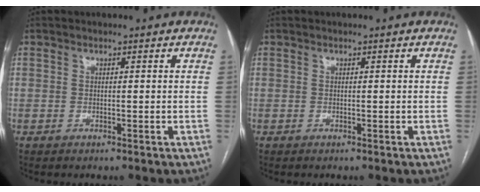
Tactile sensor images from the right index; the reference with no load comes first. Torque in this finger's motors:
{"motor_torque": [0.00, 0.00, 0.00, 0.01]}